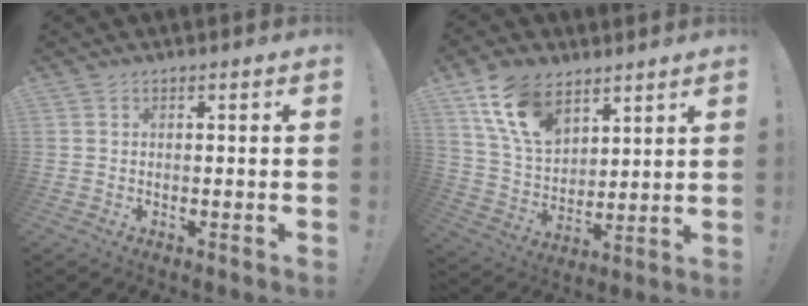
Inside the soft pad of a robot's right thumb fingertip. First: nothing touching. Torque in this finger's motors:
{"motor_torque": [0.28, 2.02, 0.20, -0.11, 0.04]}